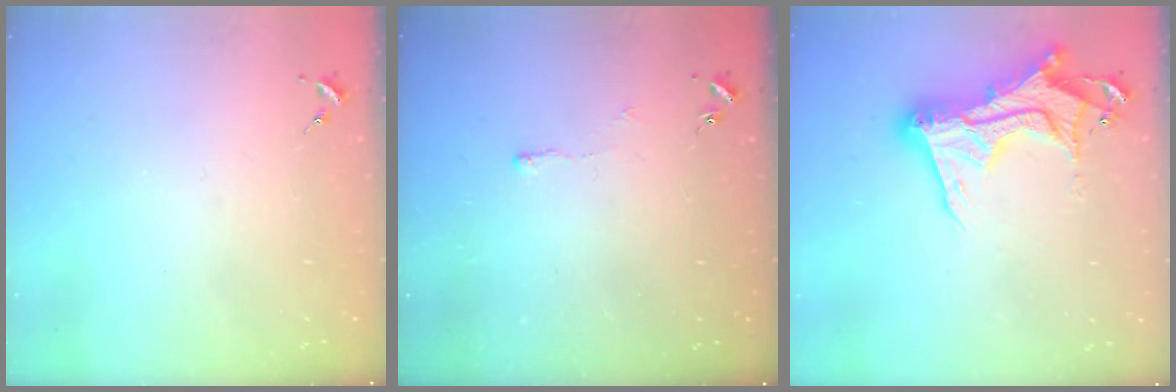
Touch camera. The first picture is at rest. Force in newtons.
{"total": 2.8, "press": 2.8, "slide": 0.6}
{"total": 19.7, "press": 19.6, "slide": 1.3}